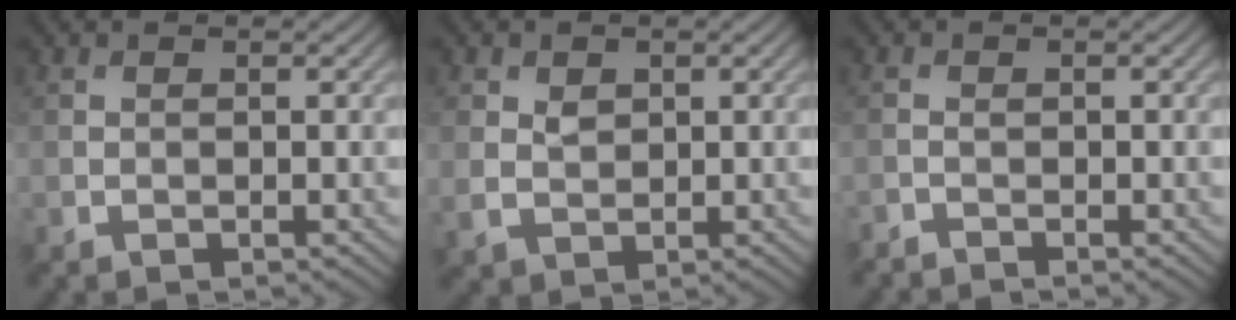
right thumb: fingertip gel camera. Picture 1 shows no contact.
{"total": 2.3, "force": [0.6, 1.9, 1.3], "torque": [-0.029, -0.005, 0.014]}
{"total": 1.3, "force": [-1.2, 0.3, 0.2], "torque": [-0.009, -0.004, -0.029]}